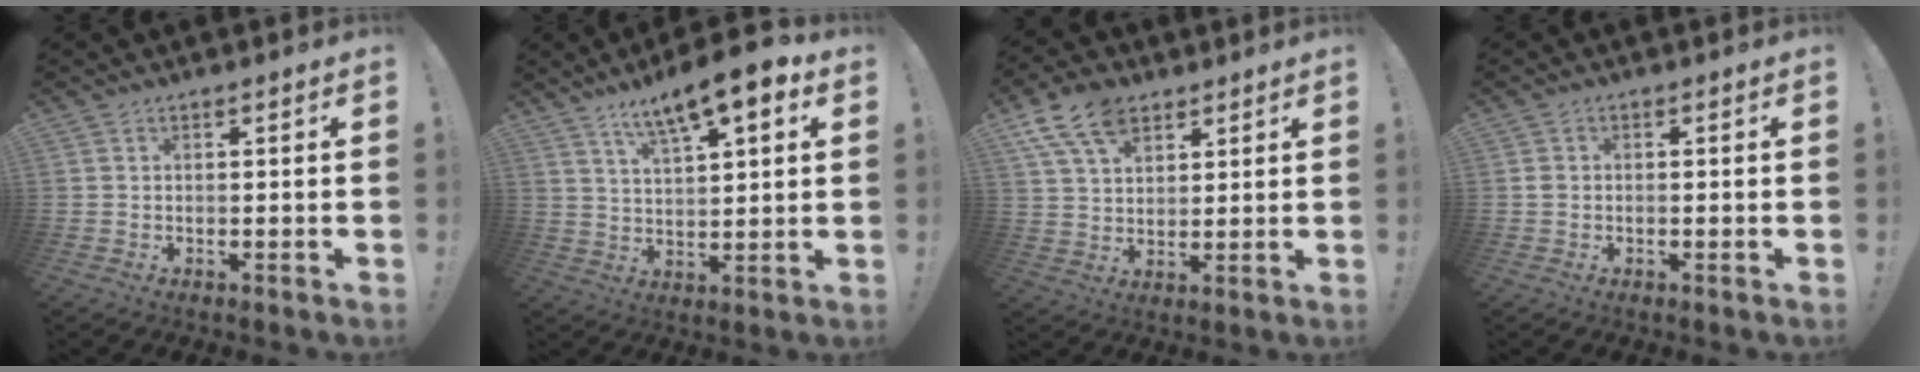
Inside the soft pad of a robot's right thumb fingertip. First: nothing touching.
{"total": 11.1, "force": [7.2, 2.7, 8.0], "torque": [-0.137, -0.036, 0.122]}
{"total": 12.7, "force": [7.3, 7.8, 6.9], "torque": [-0.122, -0.022, 0.140]}
{"total": 1.2, "force": [-0.4, 0.8, 0.7], "torque": [-0.019, 0.008, -0.005]}